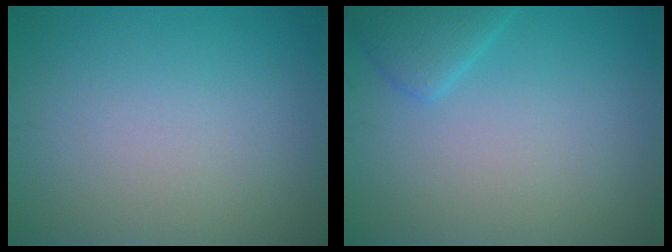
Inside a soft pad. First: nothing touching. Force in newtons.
{"total": 2.2, "press": 2.2, "slide": 0.1}